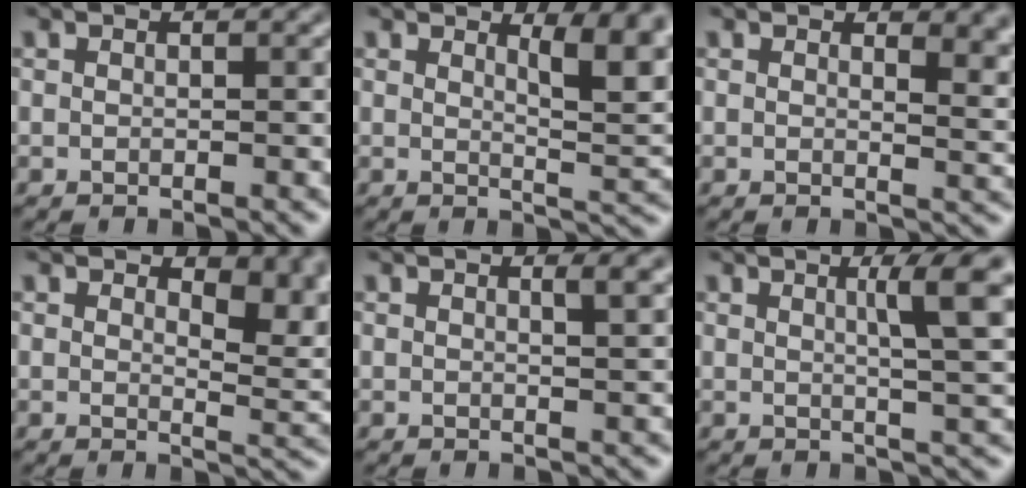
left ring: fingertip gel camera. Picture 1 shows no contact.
{"total": 5.3, "force": [2.5, 1.5, 4.5], "torque": [-0.052, -0.005, 0.037]}
{"total": 4.2, "force": [2.1, 1.8, 3.2], "torque": [-0.027, -0.005, 0.032]}
{"total": 5.2, "force": [2.7, 2.3, 3.8], "torque": [-0.042, -0.007, 0.038]}
{"total": 1.8, "force": [0.9, 0.5, 1.4], "torque": [-0.010, 0.003, 0.008]}
{"total": 5.2, "force": [1.6, 0.8, 4.9], "torque": [-0.063, 0.005, 0.023]}